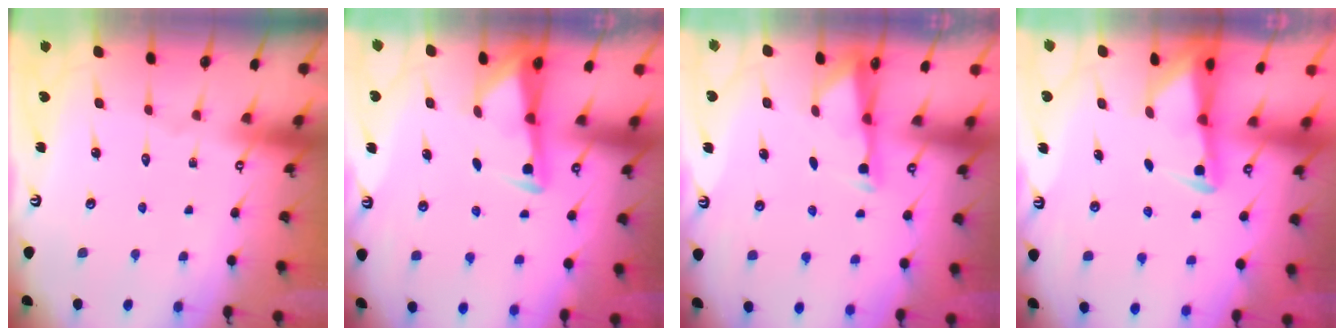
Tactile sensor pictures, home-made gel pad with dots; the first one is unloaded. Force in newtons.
{"total": 2.9, "press": 2.8, "slide": 0.5}
{"total": 3.1, "press": 3.0, "slide": 0.6}
{"total": 2.4, "press": 2.3, "slide": 0.4}